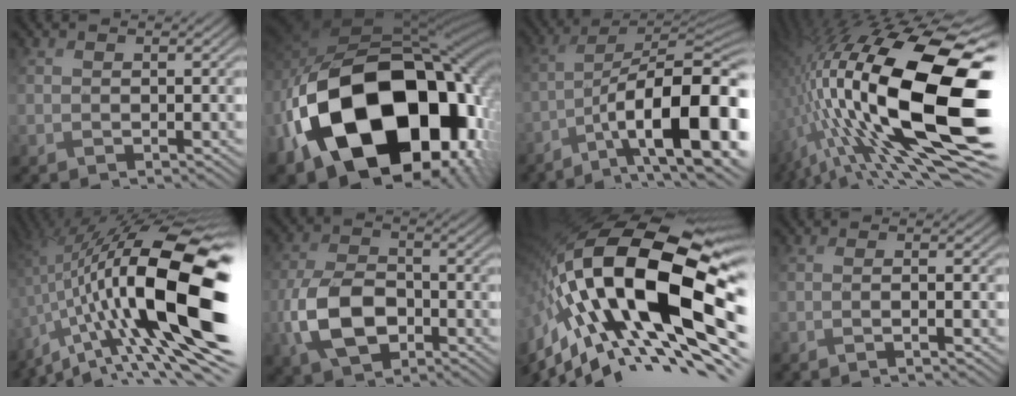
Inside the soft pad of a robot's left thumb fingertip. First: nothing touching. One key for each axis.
{"total": 22.9, "fx": -5.1, "fy": 15.5, "fz": 16.1, "tx": -0.352, "ty": -0.053, "tz": -0.061}
{"total": 16.4, "fx": -6.2, "fy": 5.5, "fz": 14.1, "tx": -0.219, "ty": -0.007, "tz": -0.091}
{"total": 22.3, "fx": -1.8, "fy": 9.3, "fz": 20.2, "tx": -0.391, "ty": -0.012, "tz": -0.036}
{"total": 20.9, "fx": -2.0, "fy": 7.4, "fz": 19.5, "tx": -0.332, "ty": 0.000, "tz": -0.045}
{"total": 9.1, "fx": -3.3, "fy": 5.8, "fz": 6.3, "tx": -0.151, "ty": -0.002, "tz": -0.069}
{"total": 21.9, "fx": -2.5, "fy": 9.6, "fz": 19.5, "tx": -0.399, "ty": -0.014, "tz": -0.062}
{"total": 2.9, "fx": -1.3, "fy": 0.6, "fz": 2.5, "tx": -0.034, "ty": 0.005, "tz": -0.039}